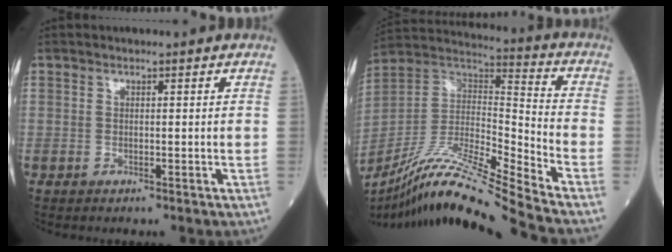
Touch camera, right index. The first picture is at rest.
{"total": 20.0, "force": [-17.0, -1.9, 10.5], "torque": [-0.215, -0.007, -0.314]}